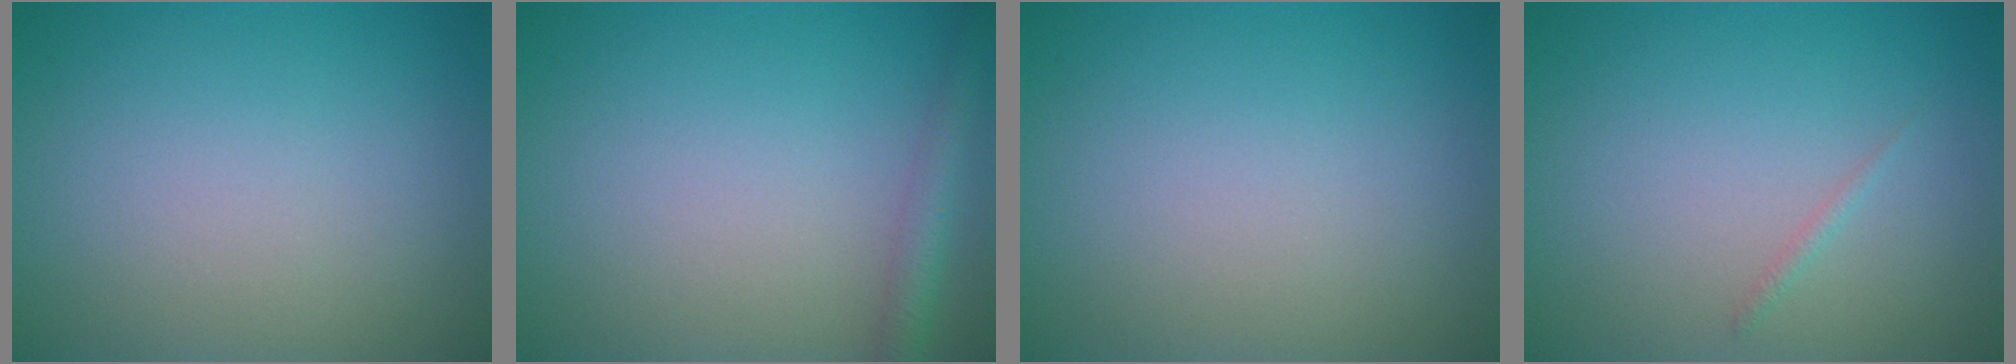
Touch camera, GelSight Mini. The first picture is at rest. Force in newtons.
{"total": 2.2, "press": 2.2, "slide": 0.1}
{"total": 0.0}
{"total": 0.5, "press": 0.5, "slide": 0.0}